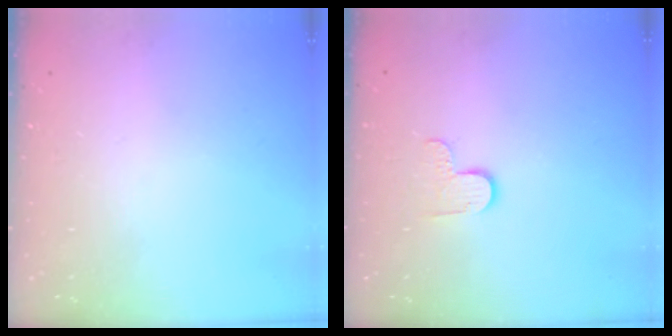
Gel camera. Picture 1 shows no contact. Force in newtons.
{"total": 6.0, "press": 6.0, "slide": 0.4}